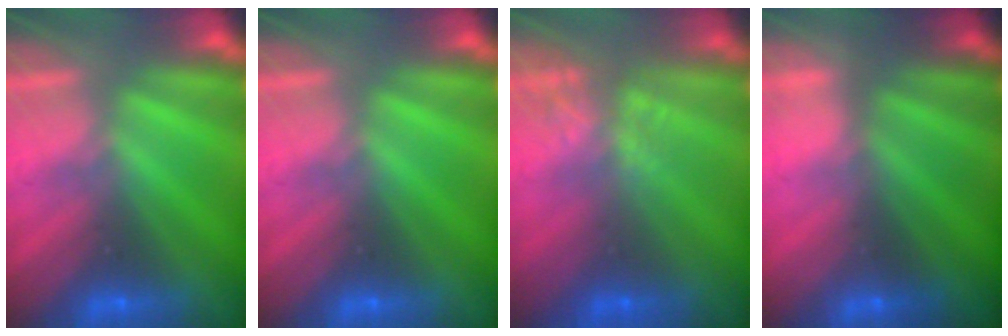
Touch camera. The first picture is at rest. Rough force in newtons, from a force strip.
{"total": 0.0}
{"total": 3.7}
{"total": 2.1}